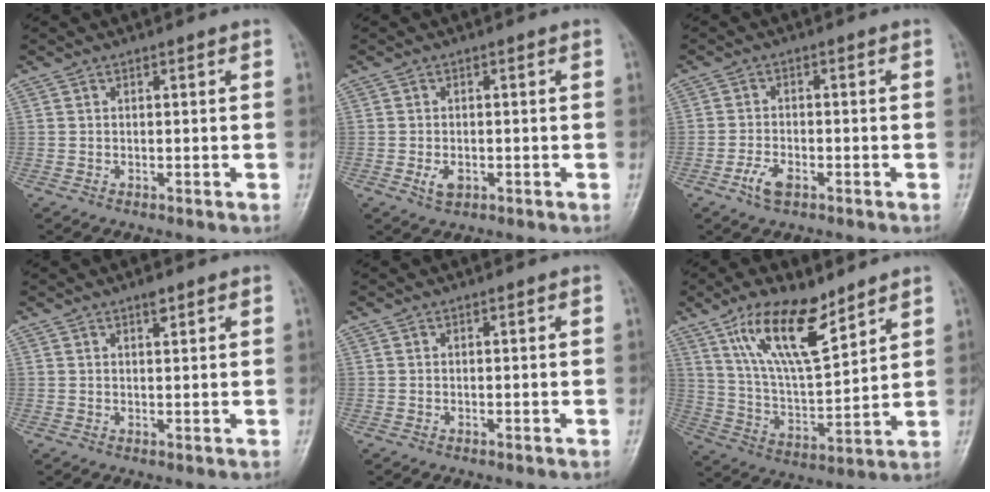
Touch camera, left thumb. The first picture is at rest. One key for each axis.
{"total": 2.6, "fx": -0.9, "fy": 1.7, "fz": 1.8, "tx": -0.031, "ty": -0.001, "tz": -0.013}
{"total": 3.8, "fx": -2.0, "fy": 1.9, "fz": 2.5, "tx": -0.052, "ty": 0.010, "tz": -0.039}
{"total": 1.8, "fx": 1.2, "fy": 0.6, "fz": 1.1, "tx": -0.011, "ty": -0.006, "tz": 0.018}
{"total": 0.0}
{"total": 15.3, "fx": 9.7, "fy": 5.4, "fz": 10.6, "tx": -0.166, "ty": -0.052, "tz": 0.188}